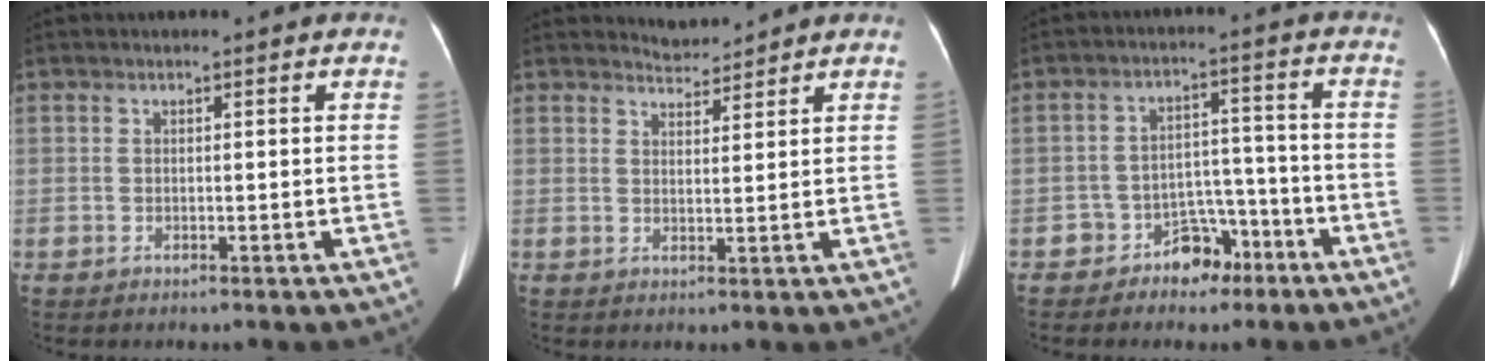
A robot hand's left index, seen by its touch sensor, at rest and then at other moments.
{"total": 2.6, "force": [2.5, -0.2, -0.6], "torque": [0.000, -0.002, 0.050]}
{"total": 6.0, "force": [-4.2, 3.8, 2.0], "torque": [-0.031, 0.022, -0.061]}